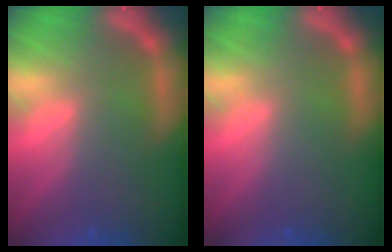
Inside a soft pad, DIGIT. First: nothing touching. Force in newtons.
{"total": 0.0}